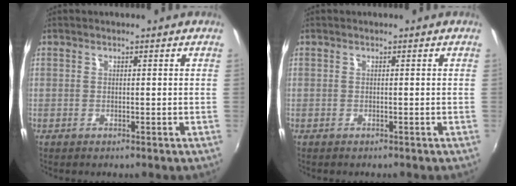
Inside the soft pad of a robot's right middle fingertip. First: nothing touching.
{"total": 0.0}